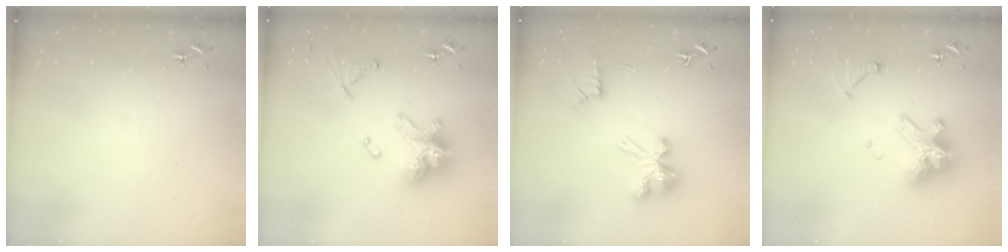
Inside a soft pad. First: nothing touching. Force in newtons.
{"total": 19.2, "press": 19.1, "slide": 1.8}
{"total": 11.7, "press": 11.7, "slide": 0.7}
{"total": 14.3, "press": 14.2, "slide": 1.7}